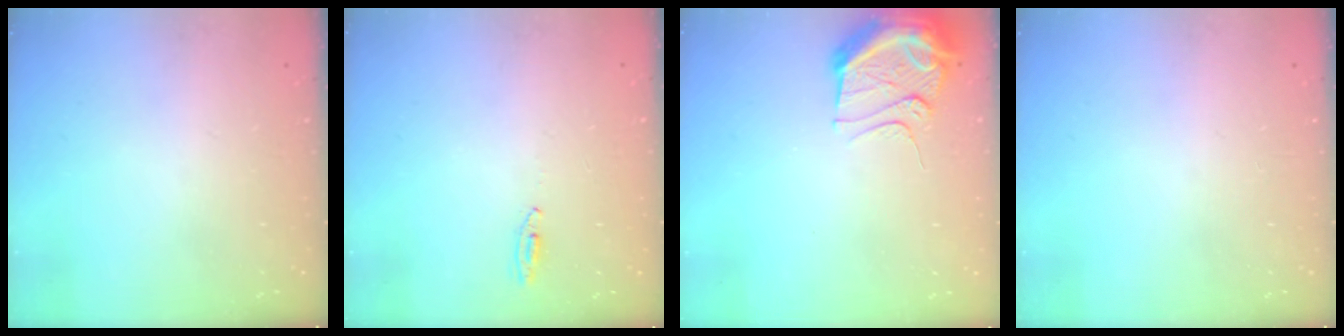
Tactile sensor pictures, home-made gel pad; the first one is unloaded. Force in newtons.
{"total": 2.7, "press": 2.5, "slide": 1.0}
{"total": 11.0, "press": 11.0, "slide": 0.9}
{"total": 0.0}